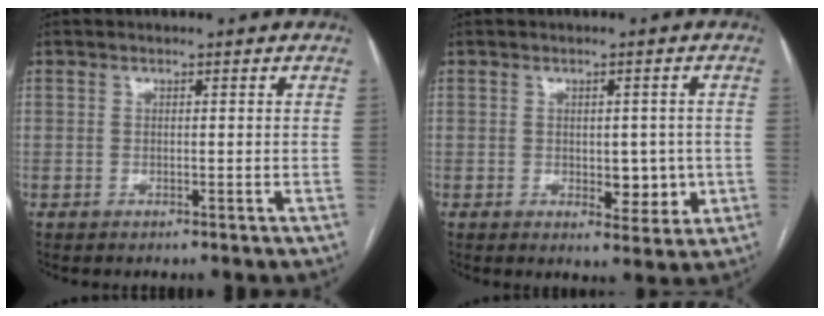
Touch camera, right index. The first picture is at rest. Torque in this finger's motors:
{"motor_torque": [0.23, 0.09, 0.07, 0.03]}